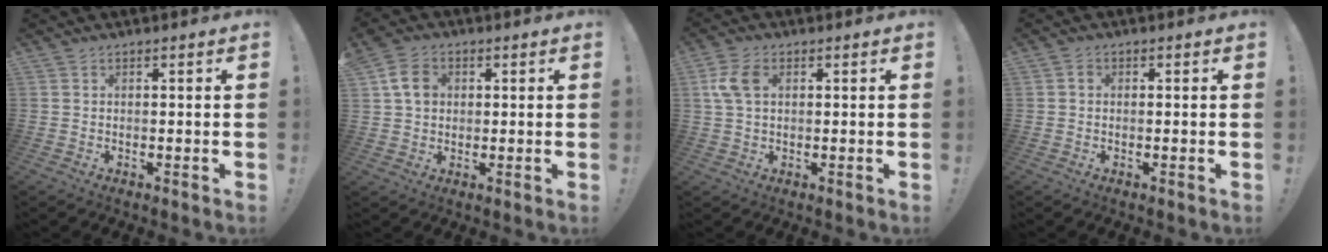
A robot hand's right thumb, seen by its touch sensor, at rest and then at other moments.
{"total": 7.5, "force": [2.0, 5.9, 4.2], "torque": [-0.058, 0.006, 0.039]}
{"total": 7.4, "force": [1.7, 4.5, 5.6], "torque": [-0.116, 0.002, 0.031]}
{"total": 0.9, "force": [-0.3, 0.6, 0.6], "torque": [-0.010, 0.004, -0.005]}